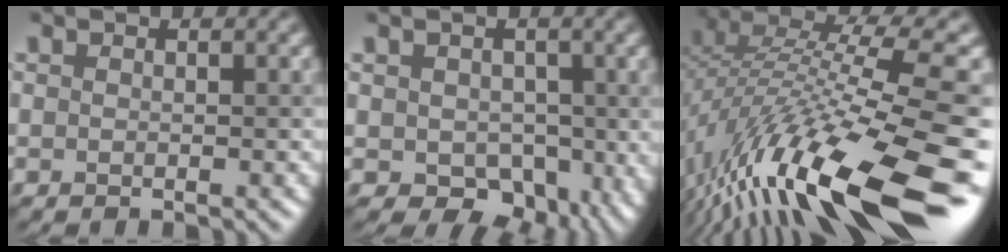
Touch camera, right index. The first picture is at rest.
{"total": 5.5, "force": [0.1, 4.2, 3.5], "torque": [-0.048, -0.018, 0.004]}
{"total": 14.8, "force": [-5.3, 3.4, 13.4], "torque": [-0.249, 0.024, -0.089]}